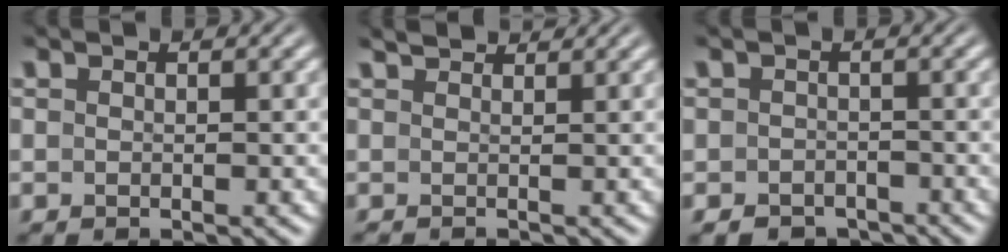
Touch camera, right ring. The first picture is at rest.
{"total": 1.1, "force": [1.0, -0.3, 0.0], "torque": [0.003, -0.009, 0.029]}
{"total": 4.3, "force": [-3.7, 2.3, 0.2], "torque": [-0.002, -0.019, -0.056]}